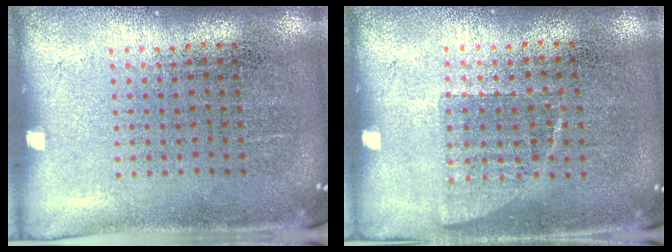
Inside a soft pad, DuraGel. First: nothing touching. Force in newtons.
{"total": 0.8, "press": 0.7, "slide": 0.4}